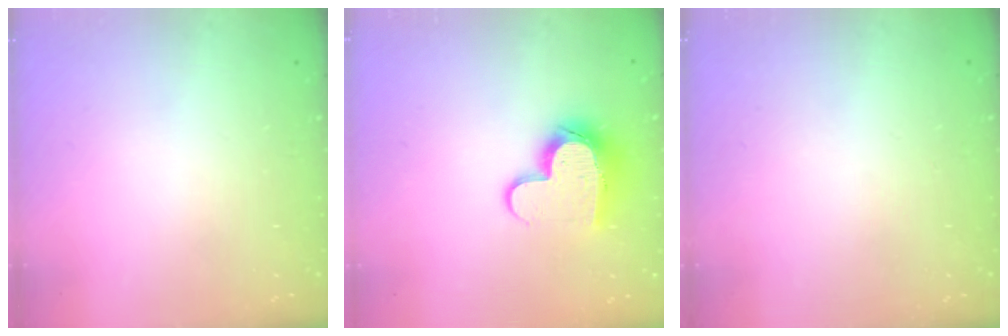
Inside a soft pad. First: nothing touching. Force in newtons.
{"total": 11.7, "press": 11.7, "slide": 1.0}
{"total": 0.8, "press": 0.5, "slide": 0.6}